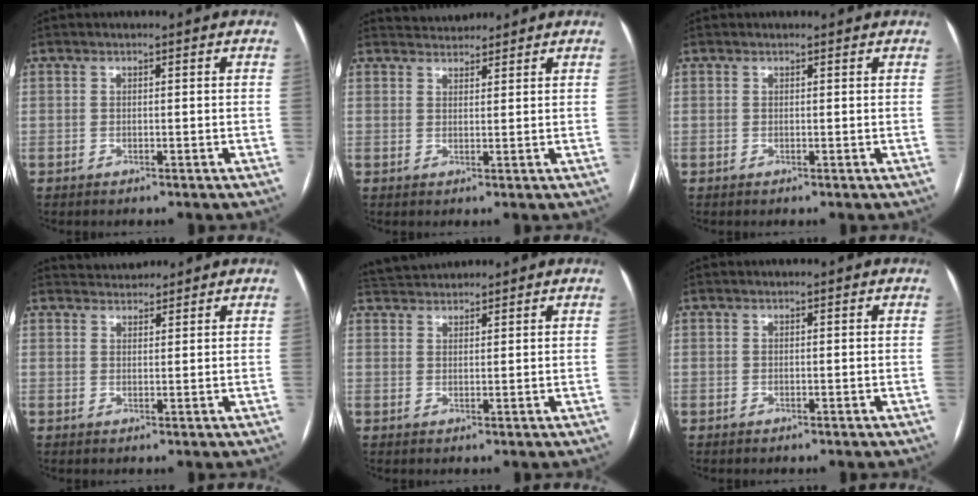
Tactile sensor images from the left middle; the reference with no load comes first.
{"total": 3.1, "force": [3.1, 0.7, -0.1], "torque": [-0.003, 0.022, 0.054]}
{"total": 0.9, "force": [0.9, 0.3, 0.0], "torque": [-0.008, 0.009, 0.010]}
{"total": 3.0, "force": [2.9, 0.7, -0.1], "torque": [-0.003, 0.021, 0.052]}
{"total": 4.8, "force": [4.7, 0.7, 0.6], "torque": [-0.017, 0.033, 0.087]}
{"total": 0.0}